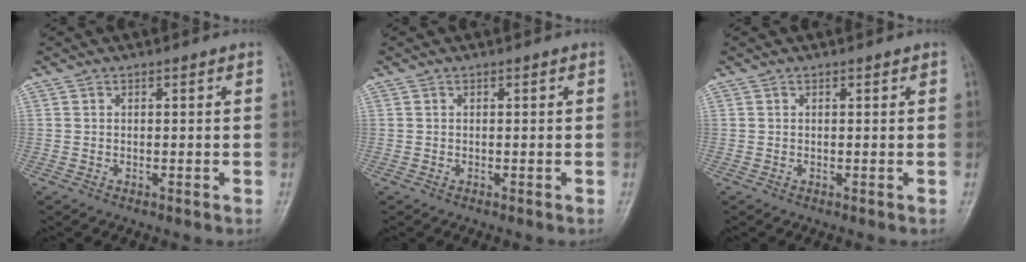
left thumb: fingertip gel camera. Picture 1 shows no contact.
{"total": 0.0}
{"total": 0.0}